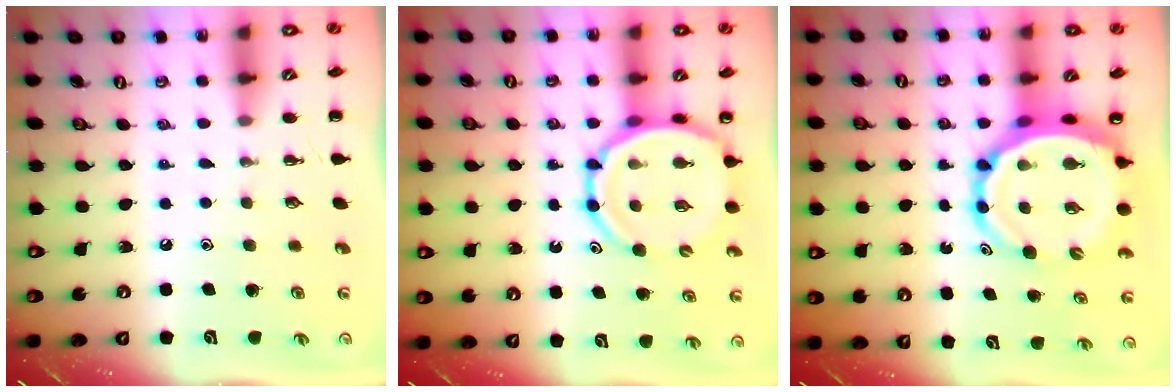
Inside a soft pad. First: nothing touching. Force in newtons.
{"total": 12.5, "press": 11.9, "slide": 3.9}
{"total": 11.8, "press": 11.3, "slide": 3.3}